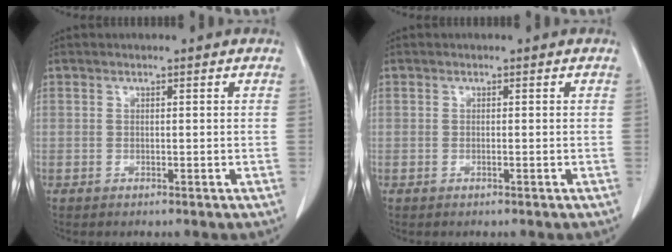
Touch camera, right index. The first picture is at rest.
{"total": 0.0}